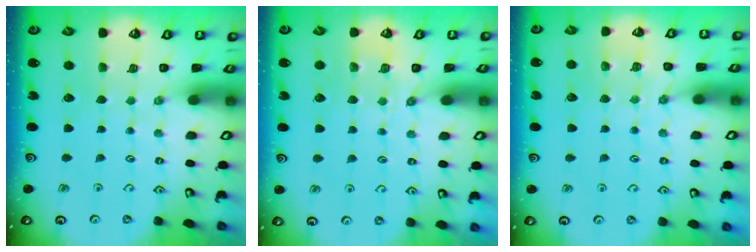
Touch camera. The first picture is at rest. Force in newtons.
{"total": 5.4, "press": 5.3, "slide": 1.1}
{"total": 7.9, "press": 7.9, "slide": 0.8}